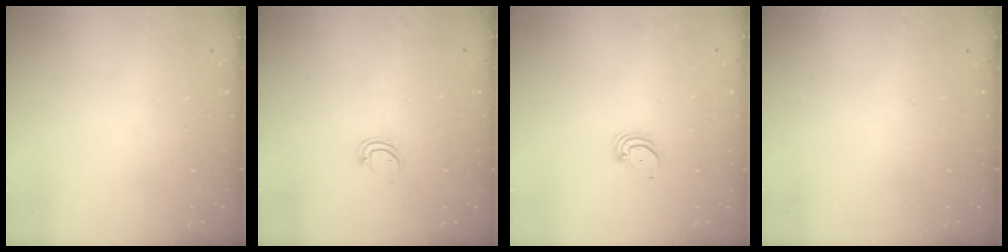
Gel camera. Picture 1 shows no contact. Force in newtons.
{"total": 3.6, "press": 3.5, "slide": 0.4}
{"total": 2.0, "press": 2.0, "slide": 0.1}
{"total": 0.0}